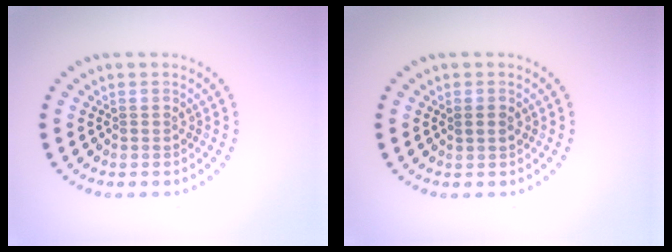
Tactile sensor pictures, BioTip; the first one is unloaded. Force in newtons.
{"total": 1.2, "press": 1.1, "slide": 0.4}